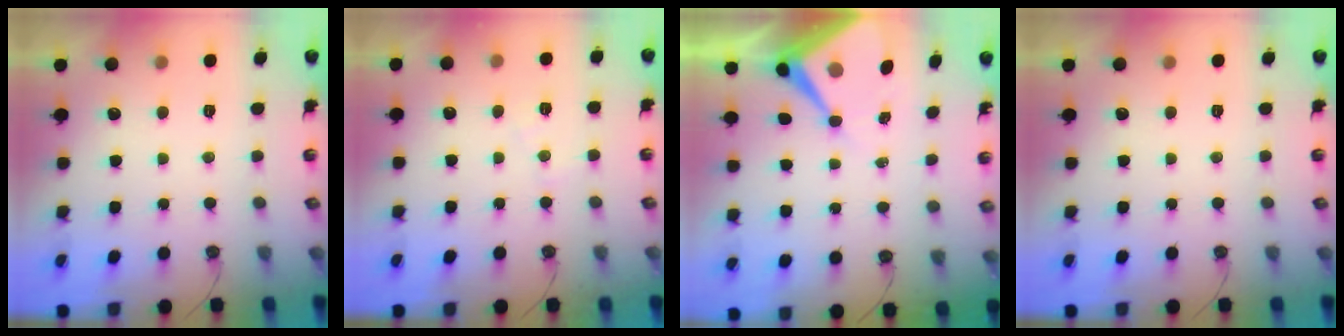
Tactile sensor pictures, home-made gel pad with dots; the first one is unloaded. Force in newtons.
{"total": 6.6, "press": 6.5, "slide": 0.9}
{"total": 9.5, "press": 9.5, "slide": 1.0}
{"total": 0.0}